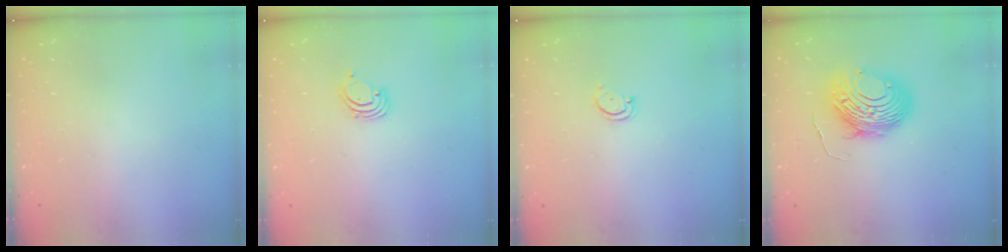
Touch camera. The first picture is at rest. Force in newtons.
{"total": 1.4, "press": 1.4, "slide": 0.1}
{"total": 2.9, "press": 2.9, "slide": 0.4}
{"total": 11.6, "press": 11.5, "slide": 1.2}